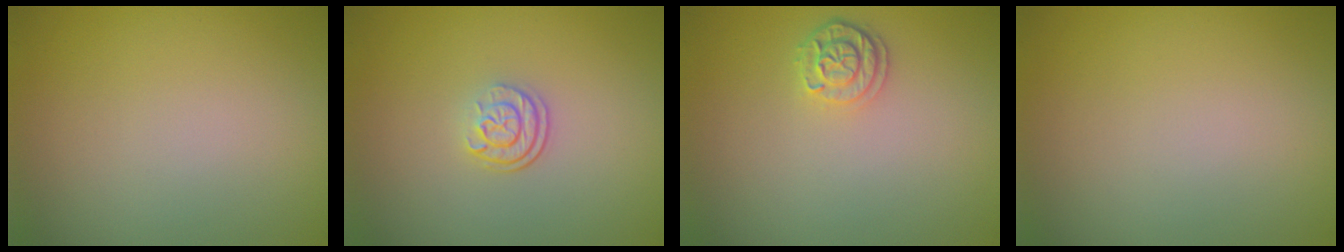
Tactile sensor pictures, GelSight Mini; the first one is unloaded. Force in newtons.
{"total": 2.3, "press": 1.7, "slide": 1.7}
{"total": 2.1, "press": 1.9, "slide": 0.9}
{"total": 0.0}